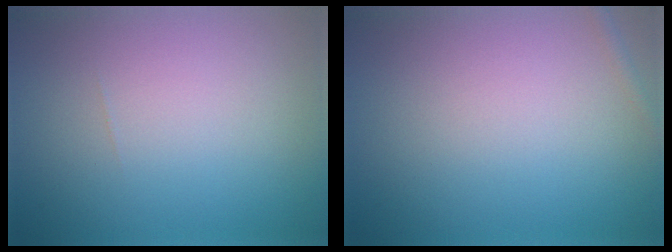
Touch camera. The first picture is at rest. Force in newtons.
{"total": 0.8, "press": 0.8, "slide": 0.1}